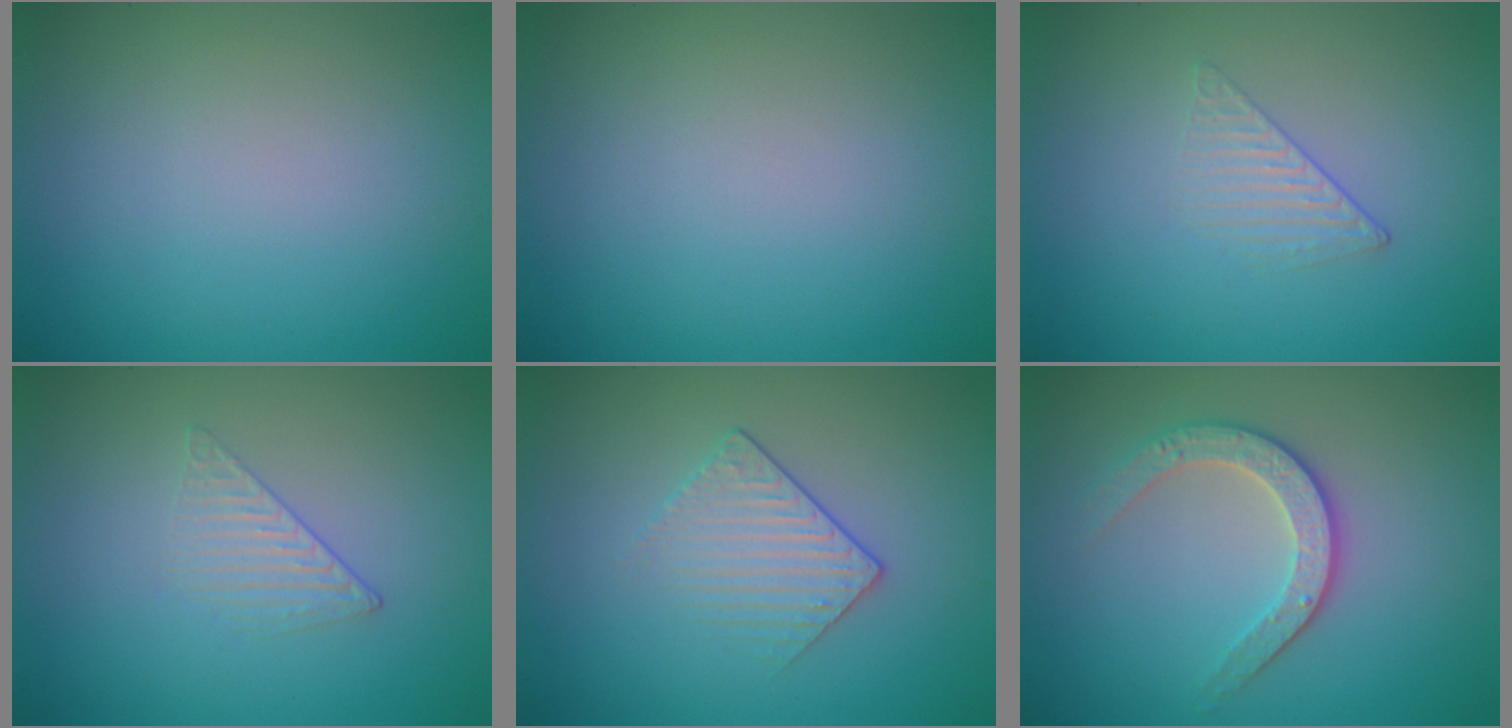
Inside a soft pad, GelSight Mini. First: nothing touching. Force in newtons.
{"total": 0.0}
{"total": 1.3, "press": 0.4, "slide": 1.2}
{"total": 1.3, "press": 0.4, "slide": 1.2}
{"total": 1.9, "press": 1.6, "slide": 1.0}
{"total": 2.9, "press": 2.7, "slide": 1.1}